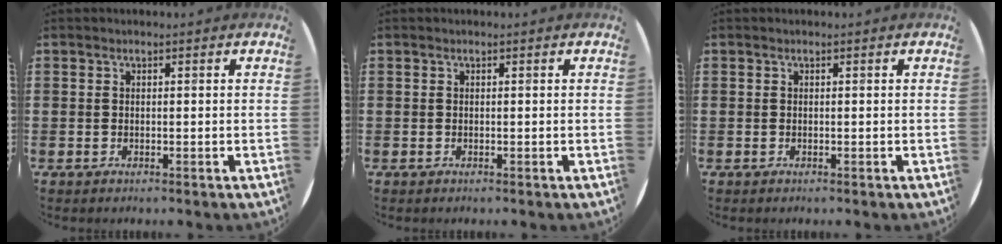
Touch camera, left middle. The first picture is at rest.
{"total": 0.0}
{"total": 0.0}